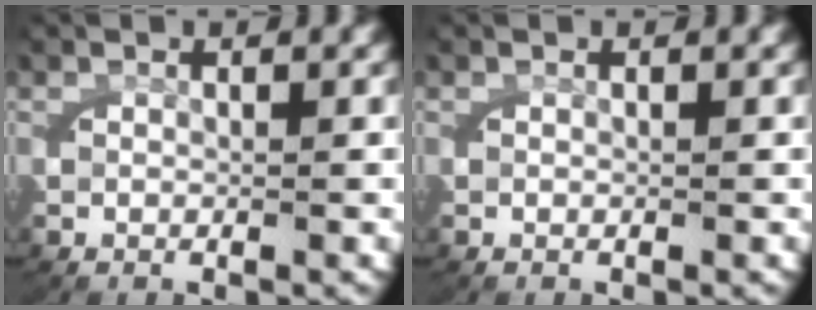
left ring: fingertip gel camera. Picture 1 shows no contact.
{"total": 0.0}